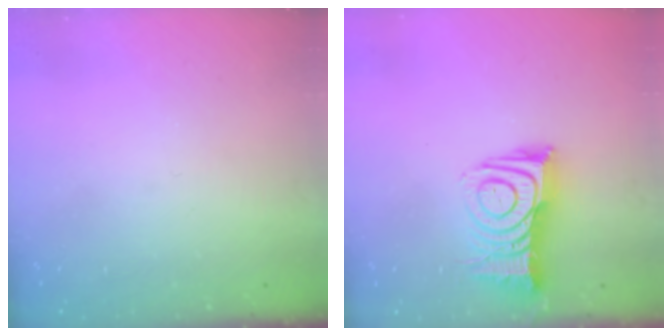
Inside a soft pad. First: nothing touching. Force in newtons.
{"total": 12.6, "press": 12.5, "slide": 1.0}